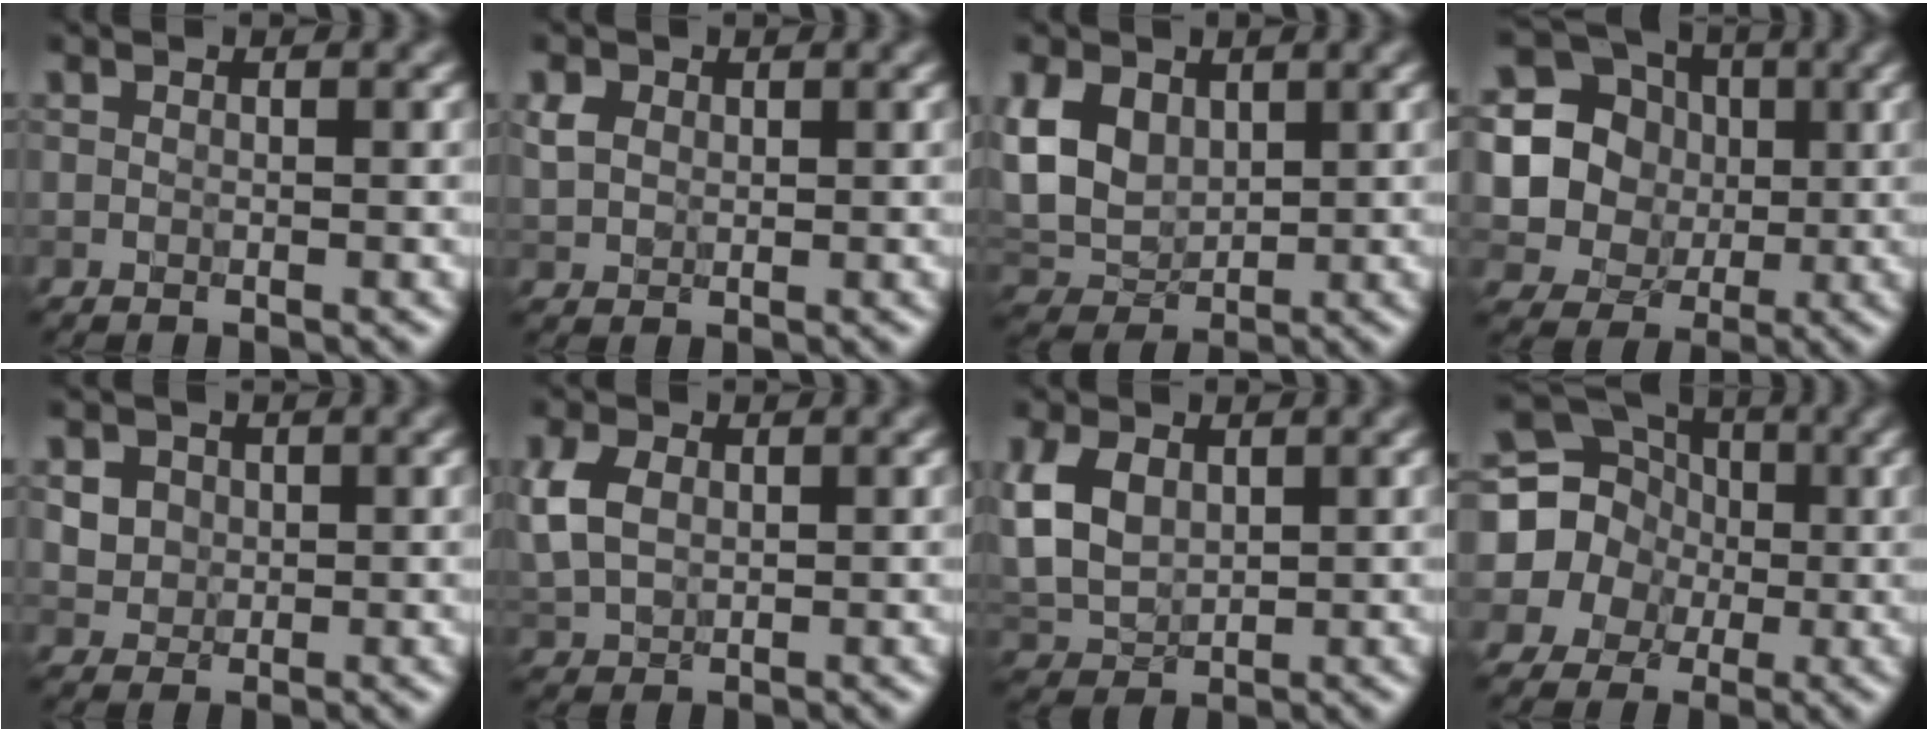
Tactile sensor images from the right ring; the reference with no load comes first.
{"total": 2.2, "force": [0.8, 1.8, 1.0], "torque": [-0.021, 0.004, 0.012]}
{"total": 5.7, "force": [1.4, 4.3, 3.4], "torque": [-0.079, 0.005, 0.023]}
{"total": 18.7, "force": [3.5, 17.6, 5.4], "torque": [-0.161, 0.000, 0.044]}
{"total": 3.8, "force": [1.4, 3.1, 1.5], "torque": [-0.033, 0.010, 0.027]}
{"total": 4.4, "force": [0.9, 3.3, 2.8], "torque": [-0.079, 0.009, 0.019]}
{"total": 5.5, "force": [1.0, 4.0, 3.7], "torque": [-0.094, 0.006, 0.019]}
{"total": 13.2, "force": [0.7, 12.5, 4.0], "torque": [-0.108, 0.025, -0.025]}